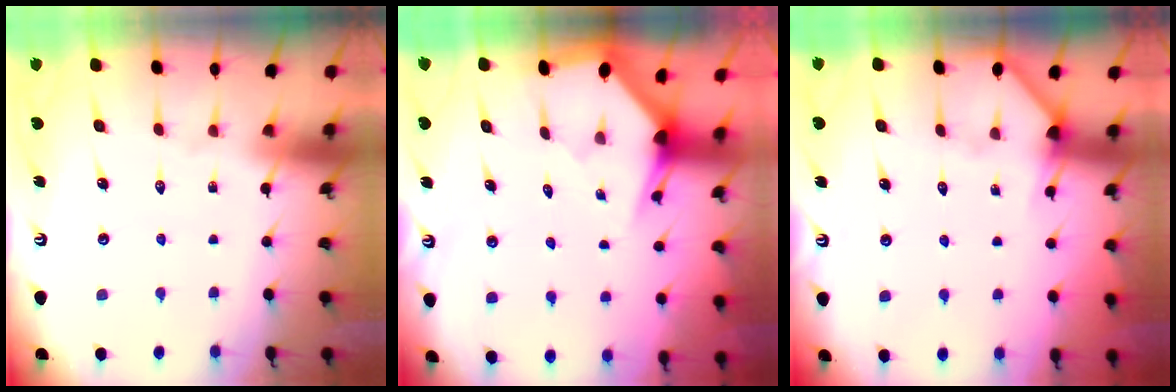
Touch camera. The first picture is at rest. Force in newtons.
{"total": 2.8, "press": 2.8, "slide": 0.1}
{"total": 4.3, "press": 4.3, "slide": 0.3}